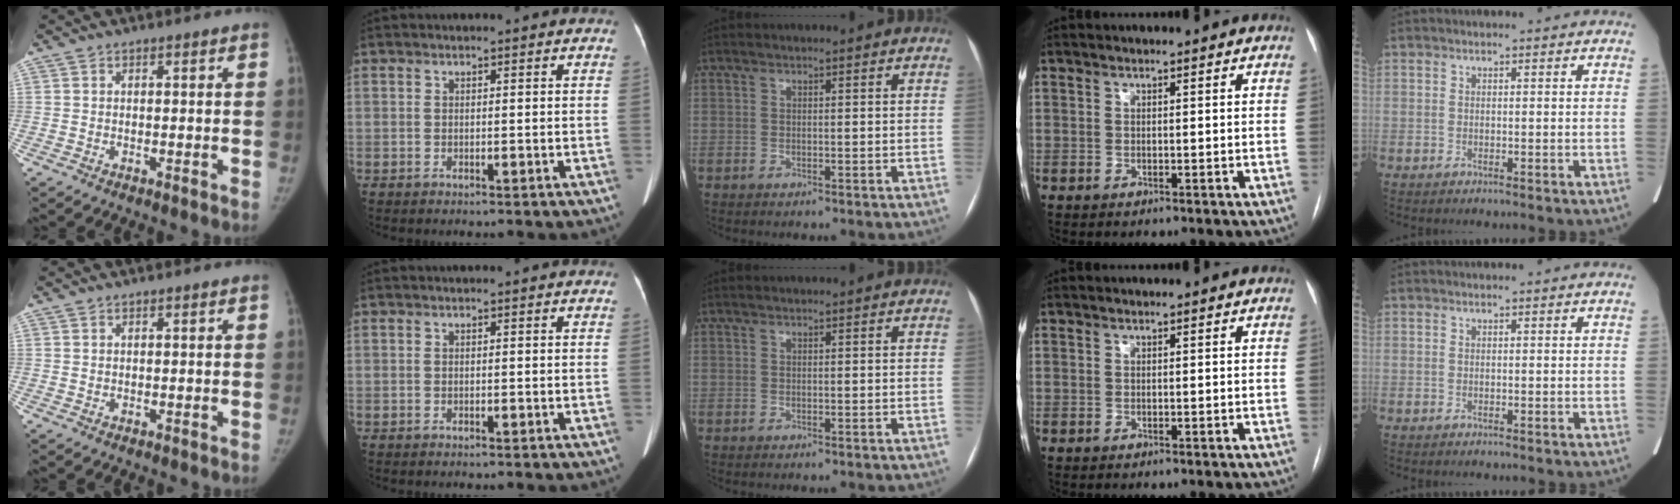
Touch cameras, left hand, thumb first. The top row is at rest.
{"thumb": {"total": 0.6, "force": [0.5, 0.3, 0.1], "torque": [0.001, -0.003, 0.007]}, "middle": {"total": 0.5, "force": [0.5, 0.0, 0.2], "torque": [-0.007, 0.015, 0.012]}}